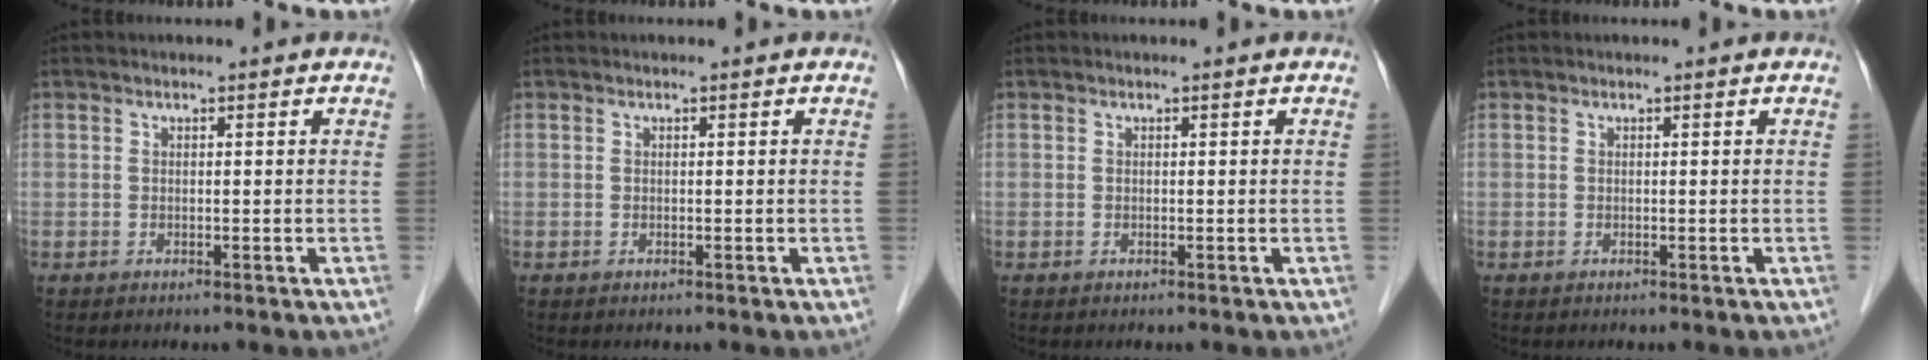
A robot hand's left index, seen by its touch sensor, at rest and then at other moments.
{"total": 0.0}
{"total": 0.0}
{"total": 0.0}